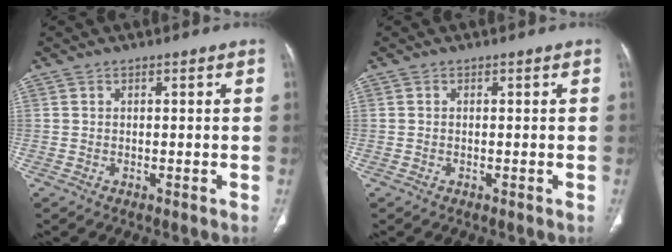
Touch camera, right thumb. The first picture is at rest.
{"total": 0.0}